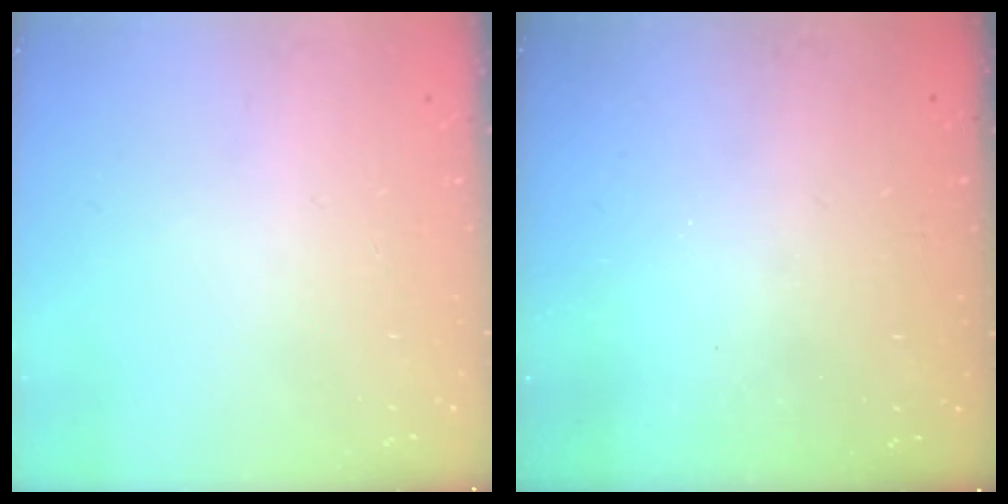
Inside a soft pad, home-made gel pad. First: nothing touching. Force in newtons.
{"total": 3.2, "press": 3.1, "slide": 0.8}